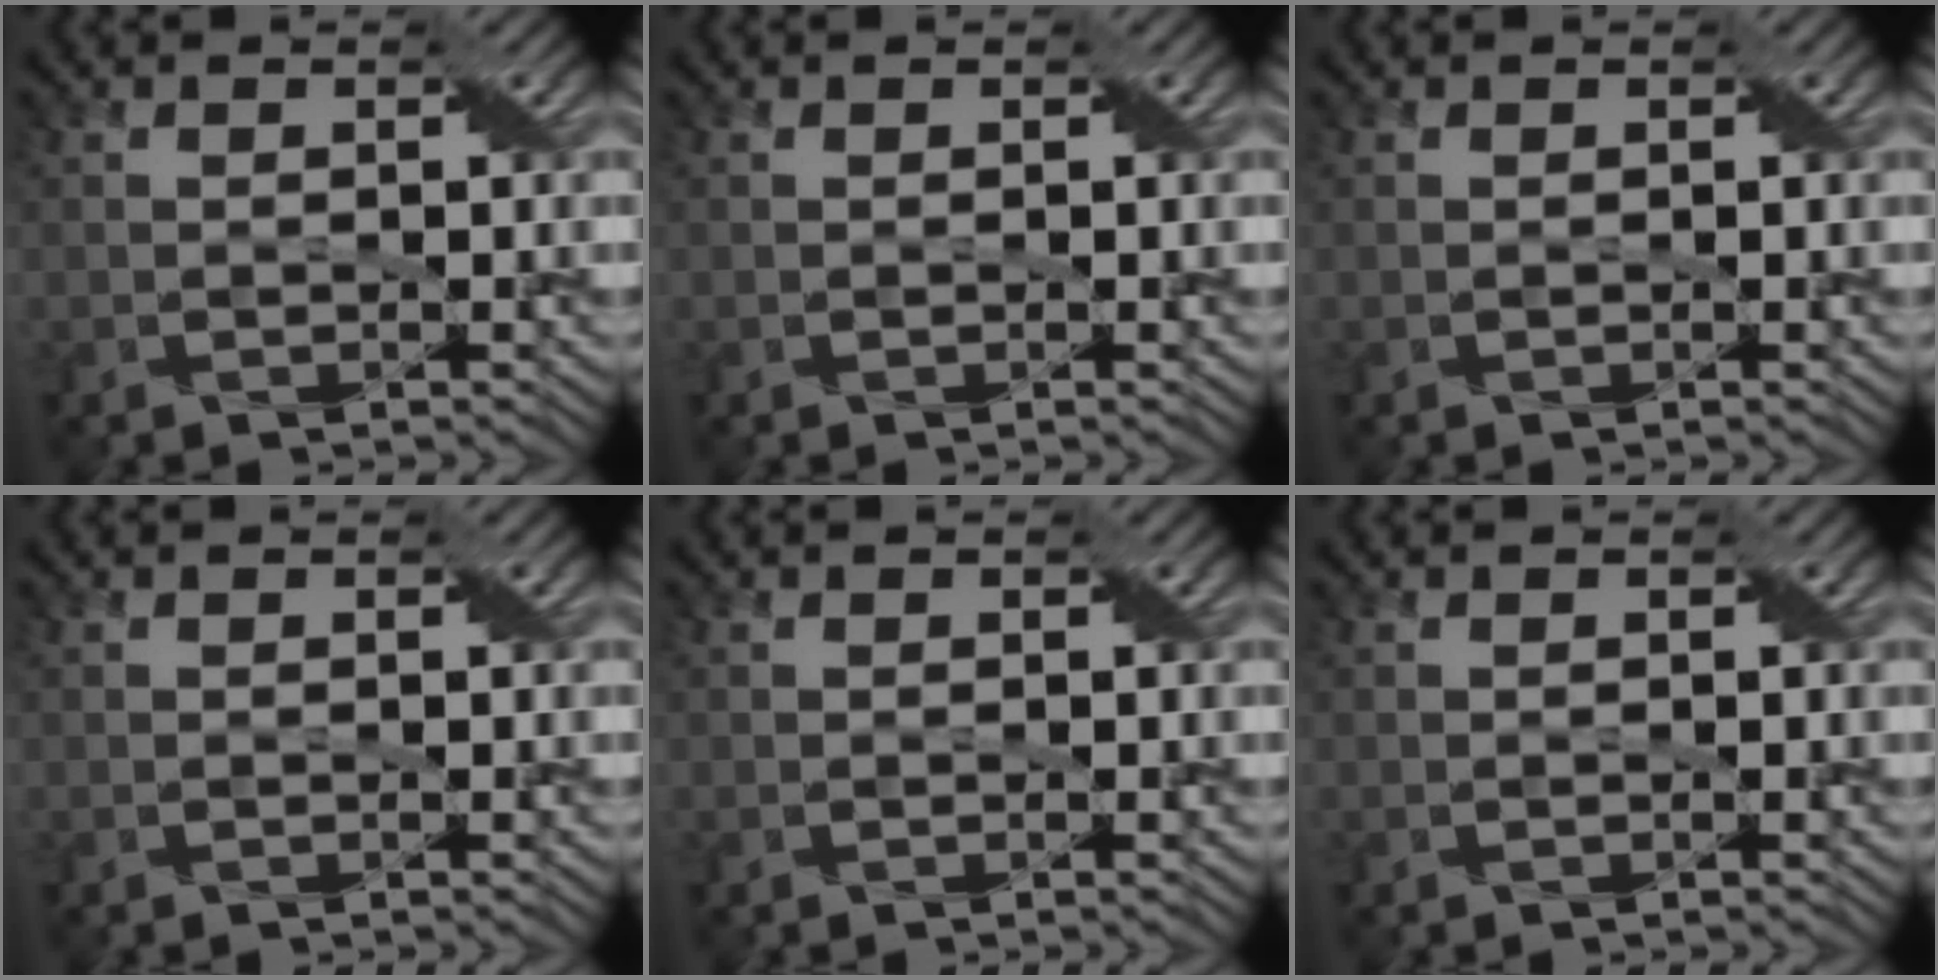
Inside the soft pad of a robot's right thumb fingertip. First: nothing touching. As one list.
[{"total": 0.0}, {"total": 0.0}, {"total": 0.0}, {"total": 0.0}, {"total": 0.0}]